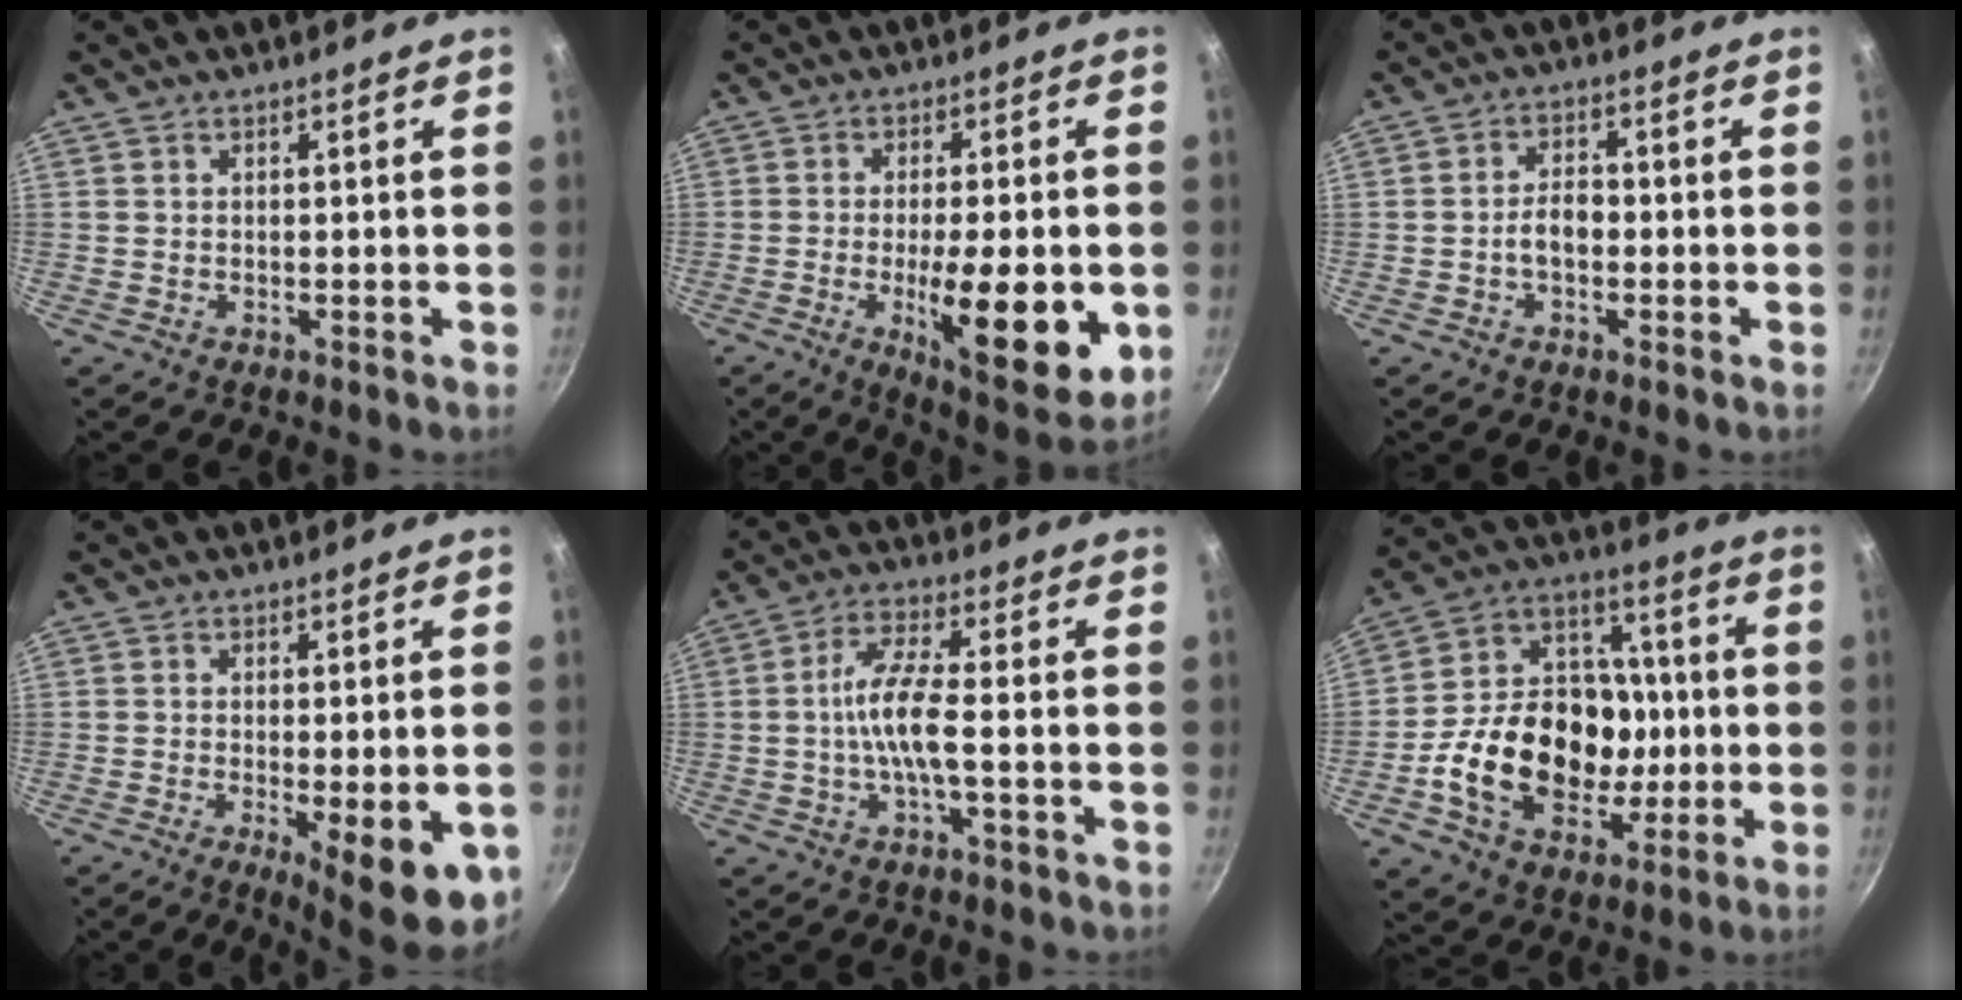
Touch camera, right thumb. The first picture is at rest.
{"total": 17.9, "force": [-4.0, 5.5, 16.5], "torque": [-0.220, -0.003, -0.055]}
{"total": 4.4, "force": [-1.1, 2.7, 3.2], "torque": [-0.044, 0.022, -0.022]}
{"total": 11.8, "force": [-3.5, 3.4, 10.8], "torque": [-0.129, -0.006, -0.038]}
{"total": 8.0, "force": [-1.5, 1.8, 7.6], "torque": [-0.158, 0.024, -0.038]}
{"total": 23.5, "force": [-4.0, 17.5, 15.1], "torque": [-0.217, 0.044, -0.066]}